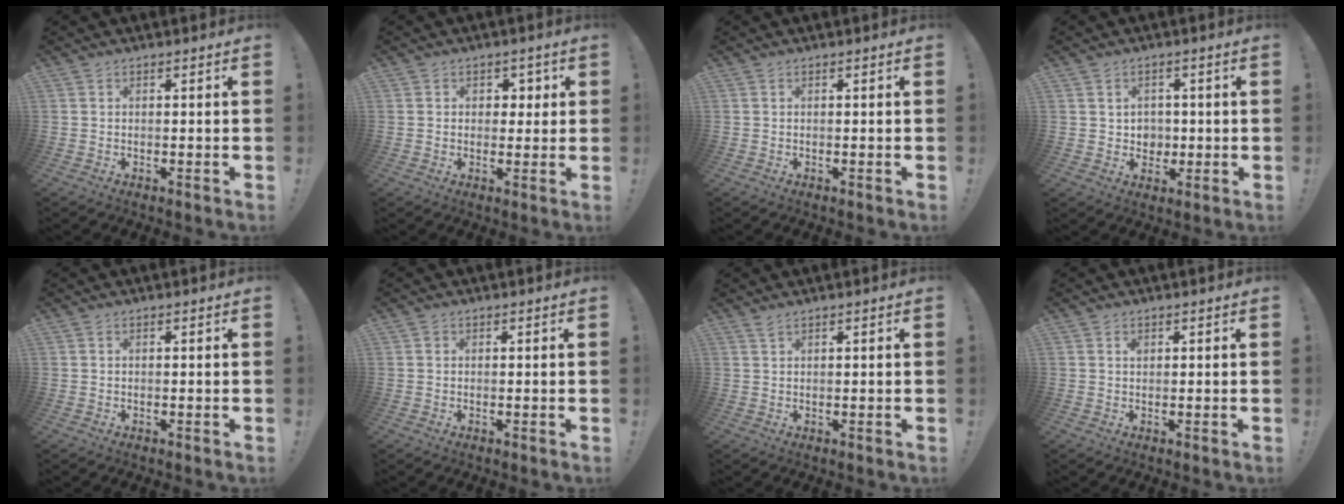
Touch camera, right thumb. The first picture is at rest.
{"total": 4.3, "force": [1.1, 3.9, 1.2], "torque": [0.001, -0.005, 0.014]}
{"total": 0.0}
{"total": 5.0, "force": [1.4, 4.7, 1.1], "torque": [-0.007, -0.014, 0.025]}
{"total": 0.0}
{"total": 0.7, "force": [0.1, 0.7, 0.0], "torque": [0.006, 0.002, 0.001]}
{"total": 1.2, "force": [0.9, 0.1, 0.7], "torque": [-0.010, -0.003, 0.016]}
{"total": 0.7, "force": [0.3, 0.5, 0.4], "torque": [-0.003, 0.000, 0.005]}